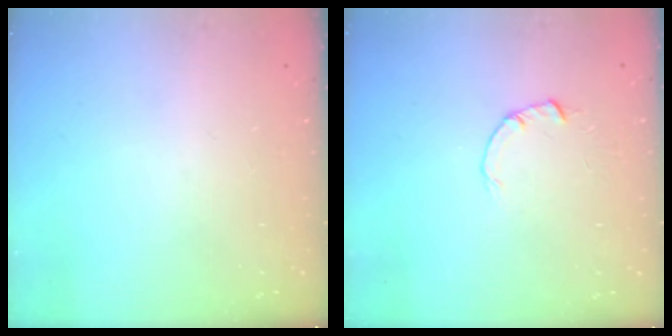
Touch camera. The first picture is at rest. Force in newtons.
{"total": 1.8, "press": 1.7, "slide": 0.3}